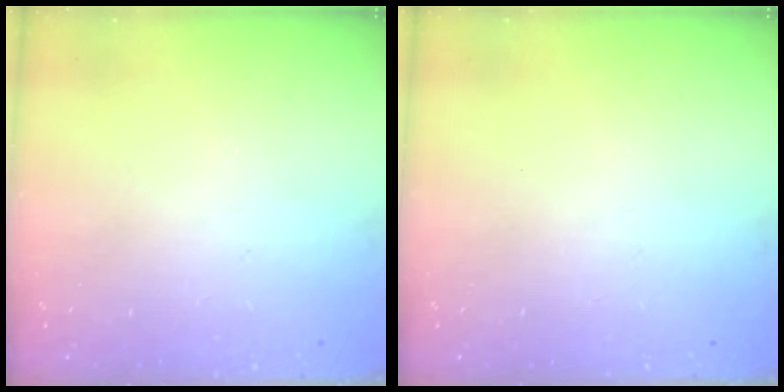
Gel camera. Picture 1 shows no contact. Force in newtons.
{"total": 0.0}